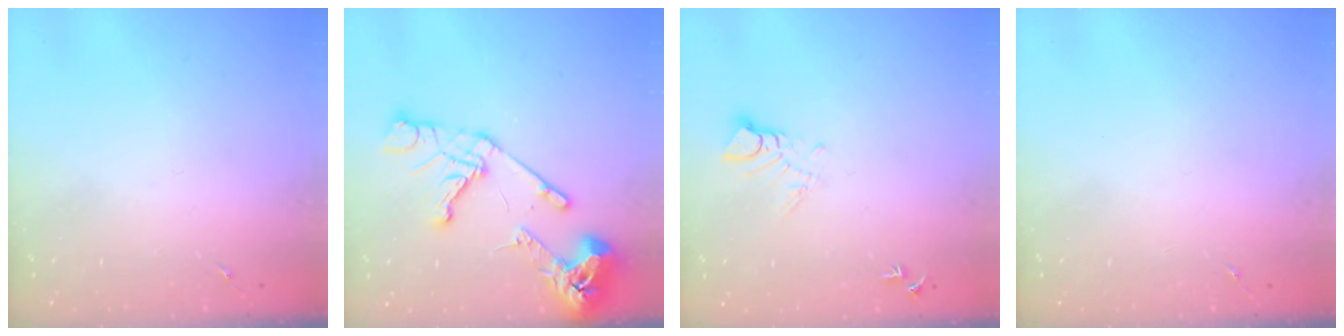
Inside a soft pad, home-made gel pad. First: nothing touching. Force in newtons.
{"total": 17.0, "press": 16.9, "slide": 1.9}
{"total": 7.2, "press": 7.2, "slide": 0.8}
{"total": 0.0}